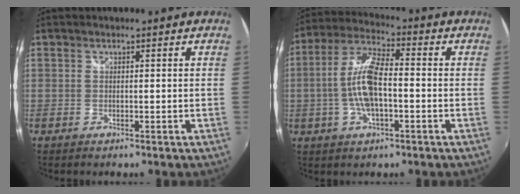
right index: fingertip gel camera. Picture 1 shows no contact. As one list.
[{"total": 10.6, "force": [-1.8, 3.7, 9.8], "torque": [-0.203, 0.008, -0.036]}]